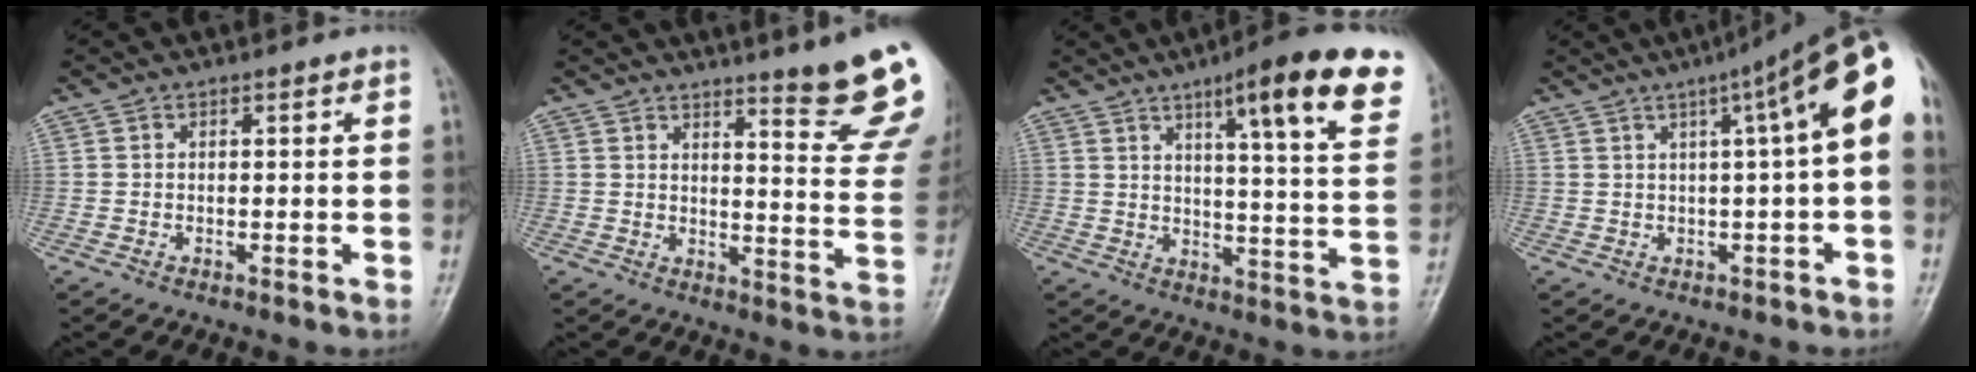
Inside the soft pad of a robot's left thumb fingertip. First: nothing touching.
{"total": 15.9, "force": [11.9, 1.6, 10.4], "torque": [-0.105, -0.103, 0.144]}
{"total": 19.9, "force": [11.4, 3.4, 15.9], "torque": [-0.189, -0.039, 0.147]}
{"total": 13.5, "force": [3.3, 2.4, 12.9], "torque": [-0.166, 0.033, 0.032]}